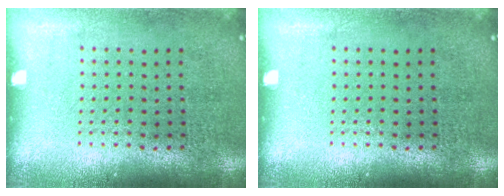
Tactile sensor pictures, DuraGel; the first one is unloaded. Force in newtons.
{"total": 0.0}